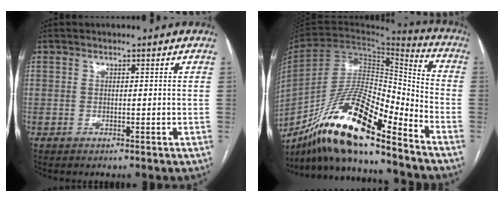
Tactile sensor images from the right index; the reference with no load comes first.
{"total": 20.8, "force": [-15.1, 3.4, 13.9], "torque": [-0.272, -0.006, -0.277]}